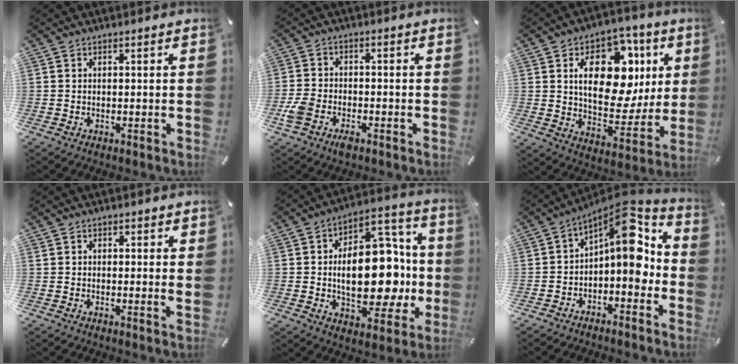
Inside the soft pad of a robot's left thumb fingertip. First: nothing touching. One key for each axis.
{"total": 5.5, "fx": -3.0, "fy": 3.5, "fz": 3.1, "tx": -0.074, "ty": 0.013, "tz": -0.059}
{"total": 20.1, "fx": 6.4, "fy": 12.7, "fz": 14.2, "tx": -0.213, "ty": -0.026, "tz": 0.111}
{"total": 1.3, "fx": 0.8, "fy": 0.6, "fz": 0.9, "tx": -0.010, "ty": -0.003, "tz": 0.013}
{"total": 21.5, "fx": -0.8, "fy": 12.5, "fz": 17.4, "tx": -0.260, "ty": -0.011, "tz": -0.010}
{"total": 12.1, "fx": 3.1, "fy": 6.2, "fz": 9.9, "tx": -0.121, "ty": -0.039, "tz": 0.047}